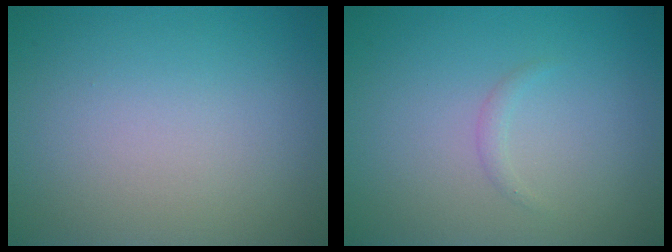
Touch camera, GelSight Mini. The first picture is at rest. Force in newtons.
{"total": 0.6, "press": 0.6, "slide": 0.0}